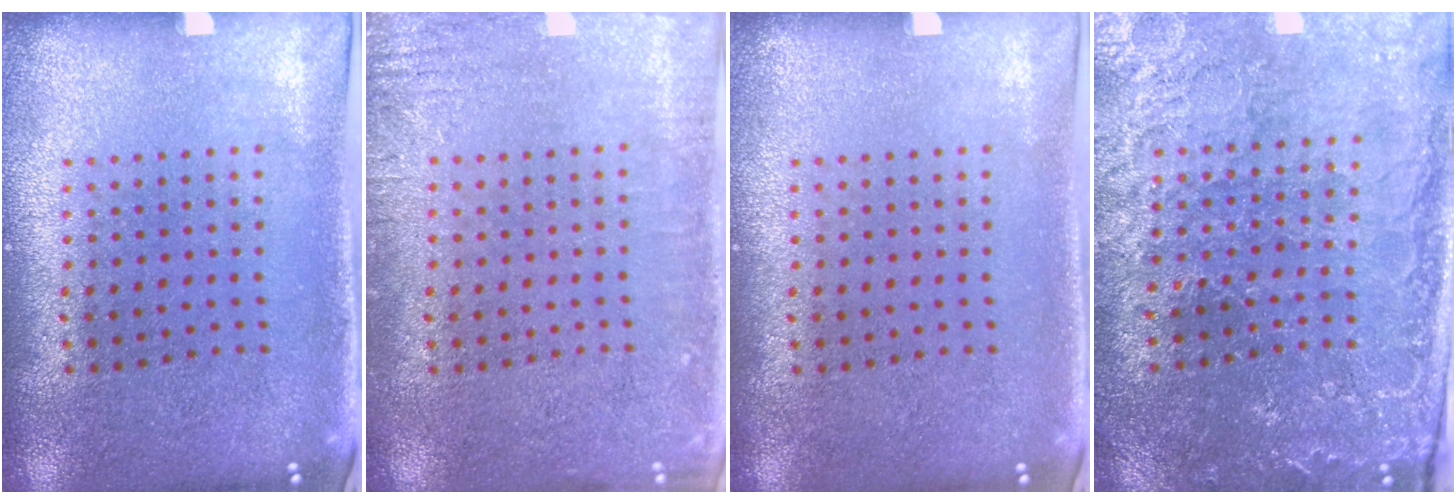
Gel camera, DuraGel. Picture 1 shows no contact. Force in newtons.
{"total": 2.5, "press": 2.5, "slide": 0.3}
{"total": 0.0}
{"total": 1.7, "press": 1.7, "slide": 0.3}